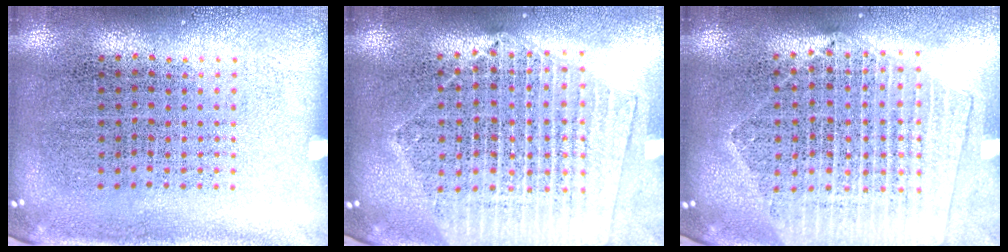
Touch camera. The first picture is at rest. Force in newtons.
{"total": 1.9, "press": 1.7, "slide": 0.7}
{"total": 2.0, "press": 1.9, "slide": 0.8}